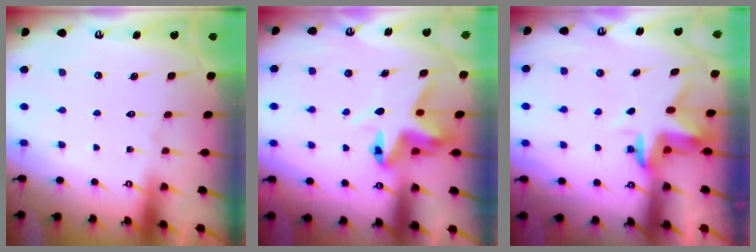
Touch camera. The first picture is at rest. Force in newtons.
{"total": 7.4, "press": 7.4, "slide": 0.4}
{"total": 3.2, "press": 3.2, "slide": 0.5}